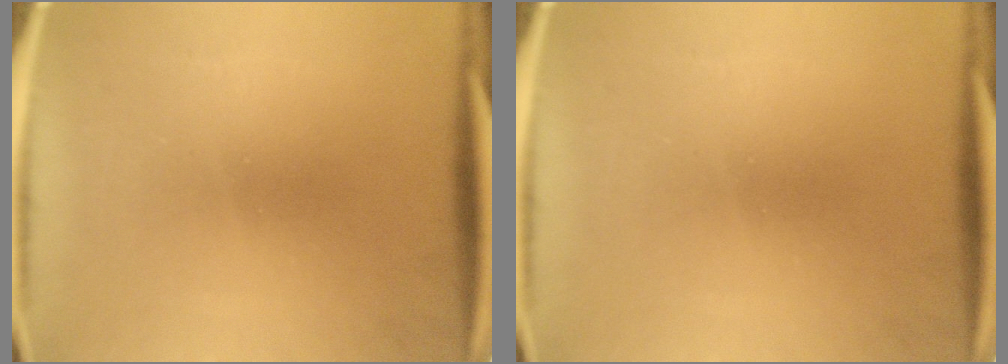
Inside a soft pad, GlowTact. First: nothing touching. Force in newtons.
{"total": 0.0}